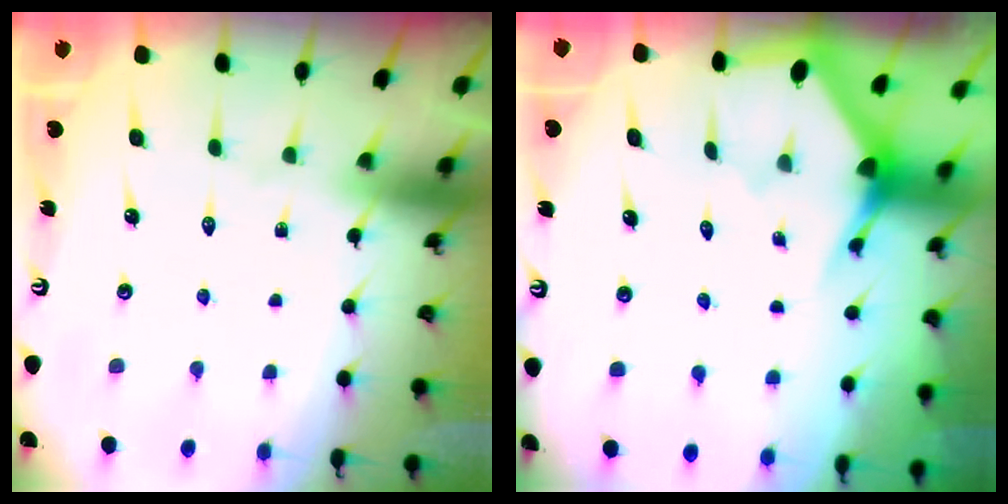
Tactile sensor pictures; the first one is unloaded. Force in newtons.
{"total": 3.0, "press": 3.0, "slide": 0.2}